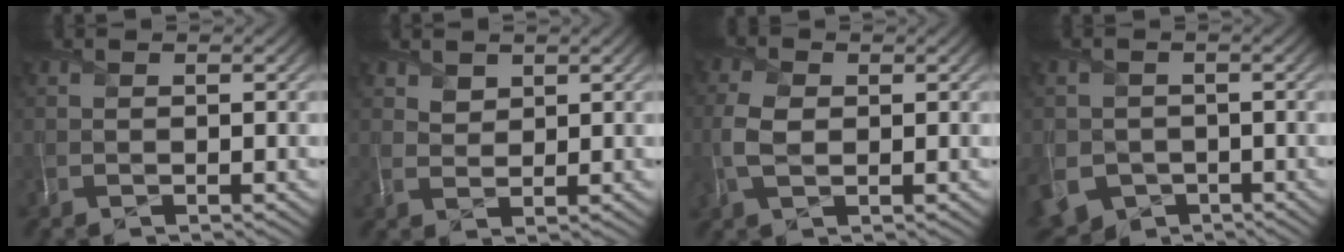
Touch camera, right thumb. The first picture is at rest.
{"total": 2.2, "force": [1.9, 1.0, 0.3], "torque": [-0.008, 0.003, 0.039]}
{"total": 3.9, "force": [0.2, 2.5, 2.9], "torque": [-0.080, 0.003, -0.001]}
{"total": 8.7, "force": [-3.6, 7.3, 3.2], "torque": [-0.076, -0.046, -0.067]}